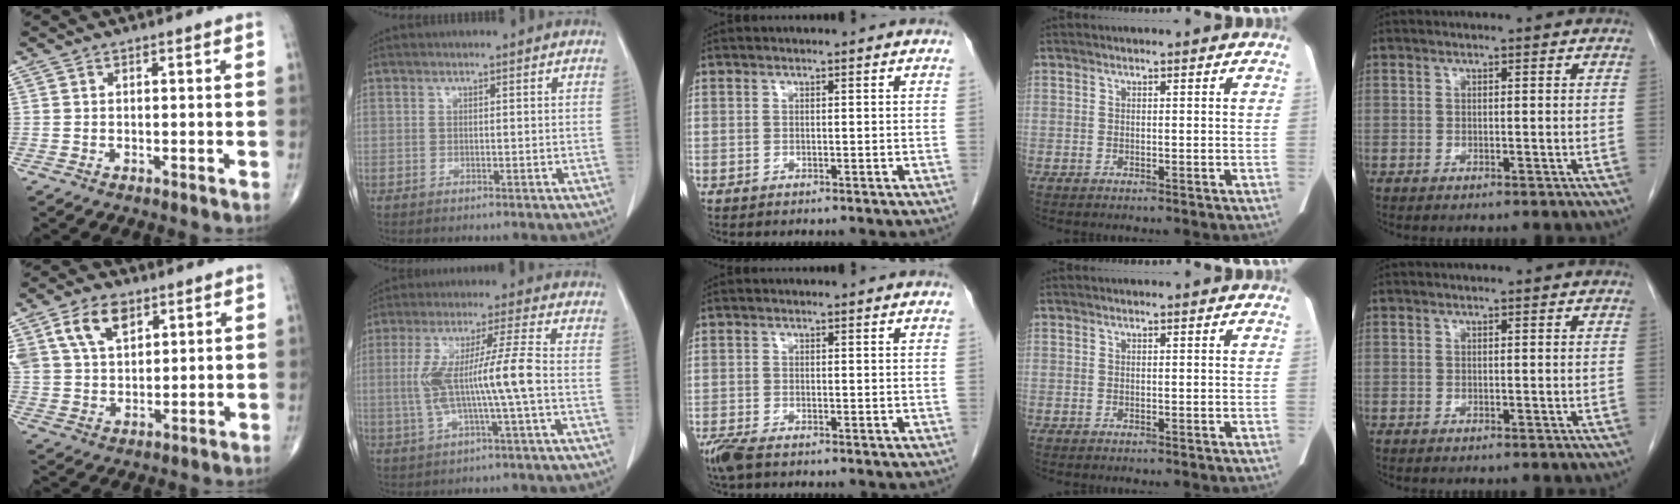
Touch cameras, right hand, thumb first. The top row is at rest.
{"thumb": {"total": 10.6, "force": [5.4, 6.4, 6.5], "torque": [-0.112, -0.014, 0.109]}, "index": {"total": 9.4, "force": [-1.0, -0.4, 9.4], "torque": [-0.187, 0.016, -0.018]}, "middle": {"total": 2.9, "force": [-2.1, 0.7, 1.9], "torque": [-0.046, -0.010, -0.039]}}